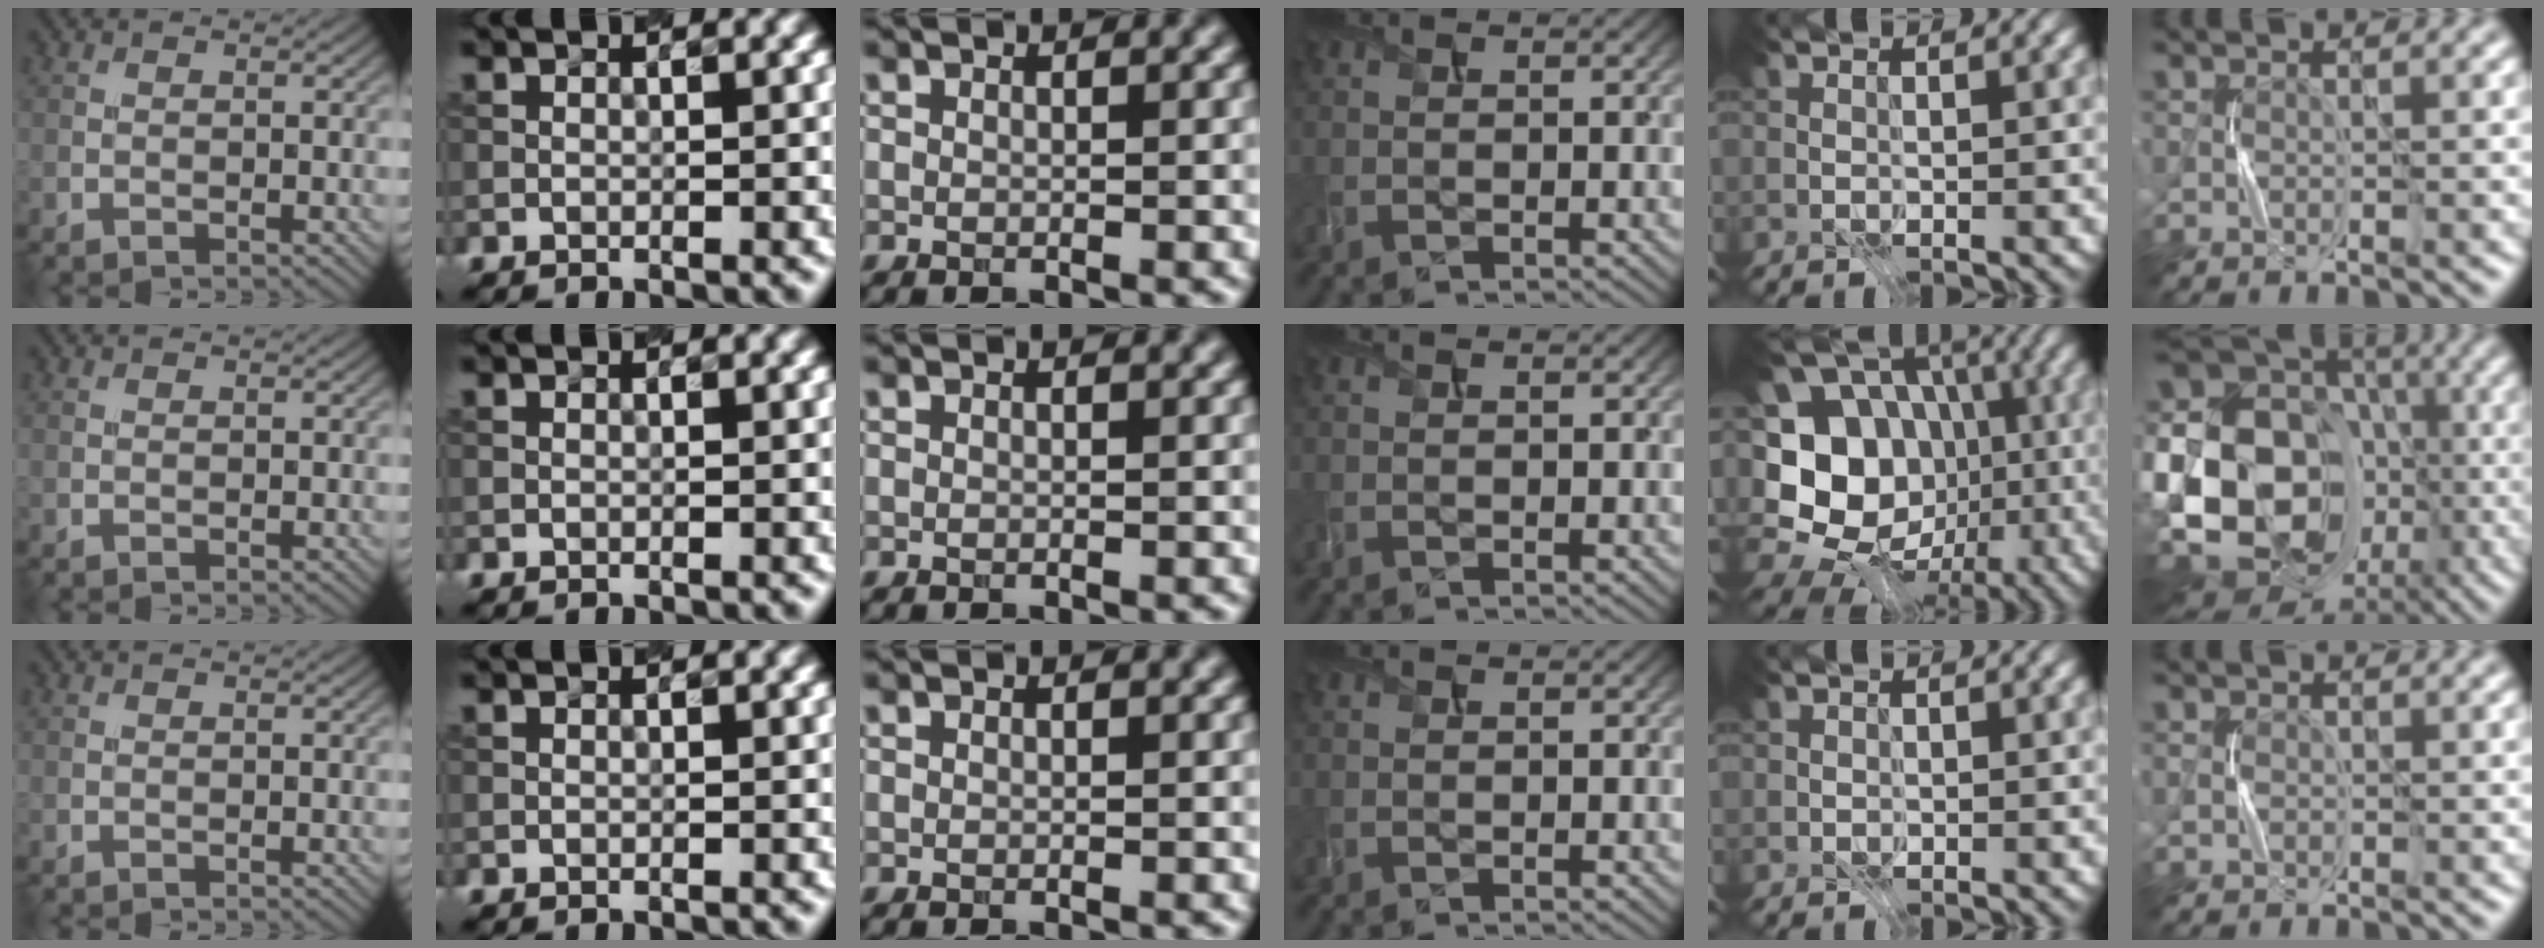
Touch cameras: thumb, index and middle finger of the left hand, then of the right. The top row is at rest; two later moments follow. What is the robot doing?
{"motion": "press", "object": "stapler"}